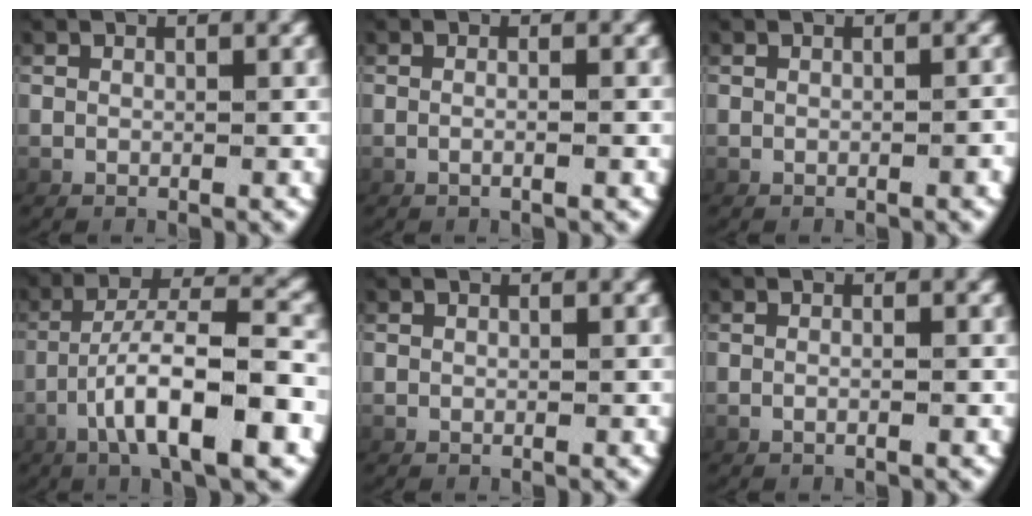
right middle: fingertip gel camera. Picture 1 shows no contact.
{"total": 1.1, "force": [-0.8, -0.1, 0.8], "torque": [-0.018, 0.002, -0.014]}
{"total": 0.5, "force": [-0.4, 0.0, 0.3], "torque": [0.000, 0.012, -0.013]}
{"total": 8.3, "force": [-2.4, 2.4, 7.5], "torque": [-0.131, 0.001, -0.031]}
{"total": 0.0}
{"total": 0.9, "force": [-0.7, 0.1, 0.5], "torque": [-0.011, 0.004, -0.014]}